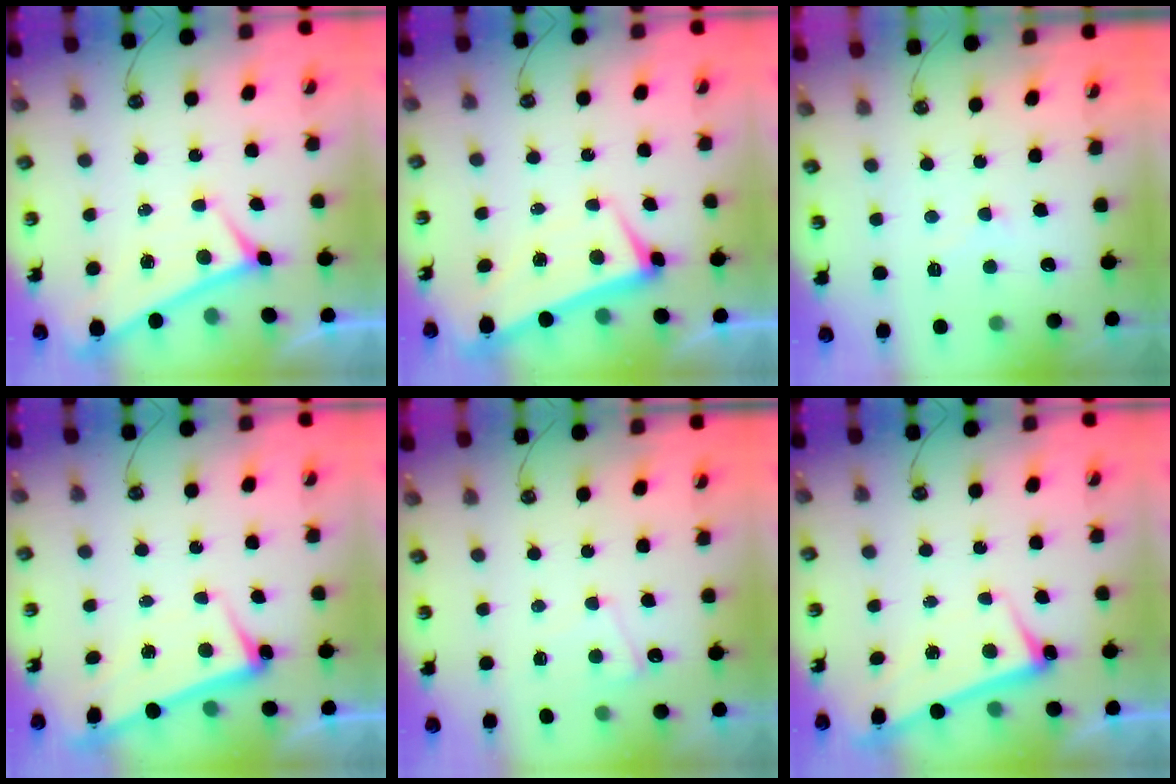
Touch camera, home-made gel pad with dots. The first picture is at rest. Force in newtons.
{"total": 2.7, "press": 2.0, "slide": 1.8}
{"total": 3.7, "press": 3.6, "slide": 0.5}
{"total": 2.4, "press": 2.2, "slide": 0.9}
{"total": 0.5, "press": 0.1, "slide": 0.5}
{"total": 2.6, "press": 2.4, "slide": 0.9}